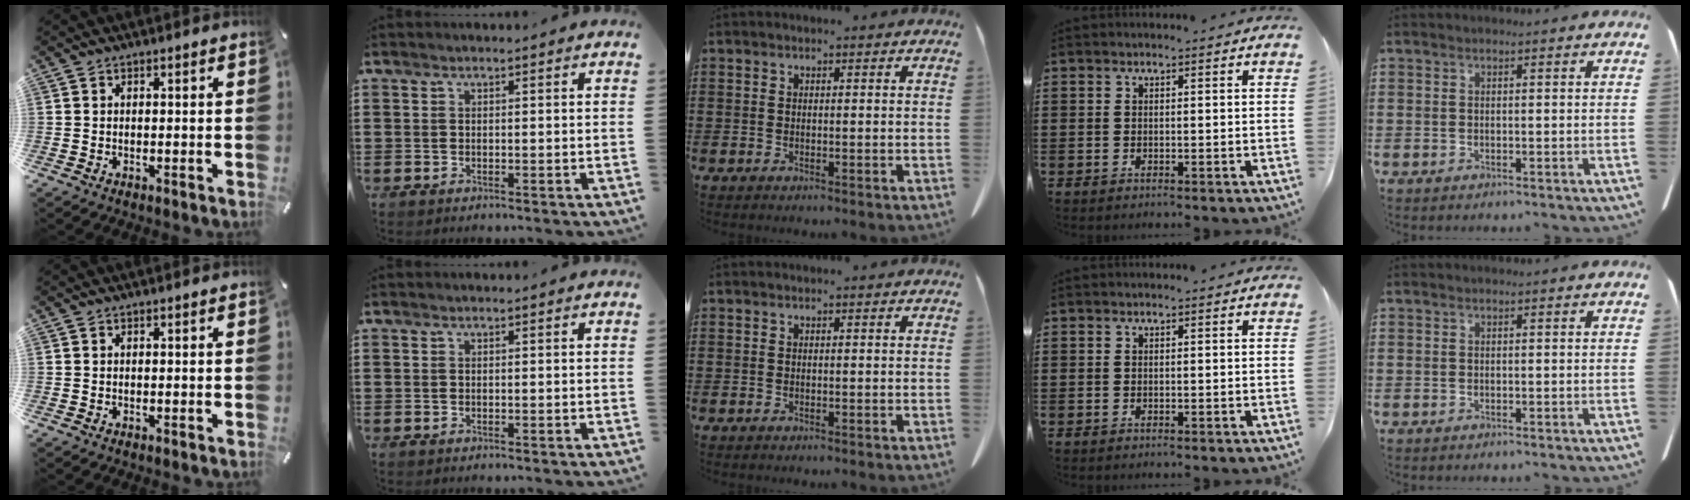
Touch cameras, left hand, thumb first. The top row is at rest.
{}